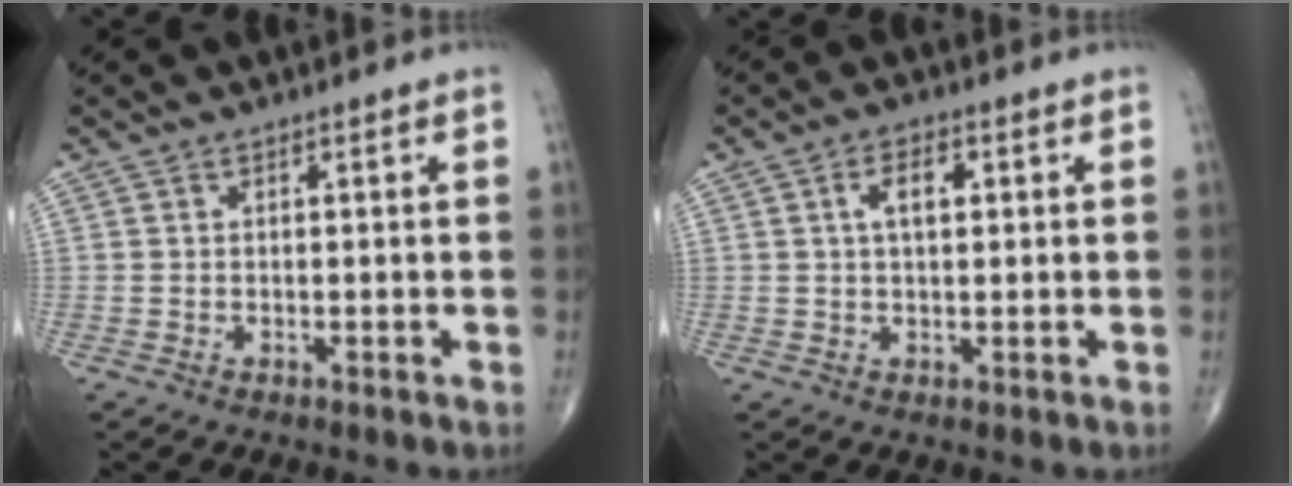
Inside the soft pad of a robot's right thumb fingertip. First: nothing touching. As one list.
[{"total": 4.3, "force": [1.1, 2.2, 3.5], "torque": [-0.057, 0.004, 0.015]}]